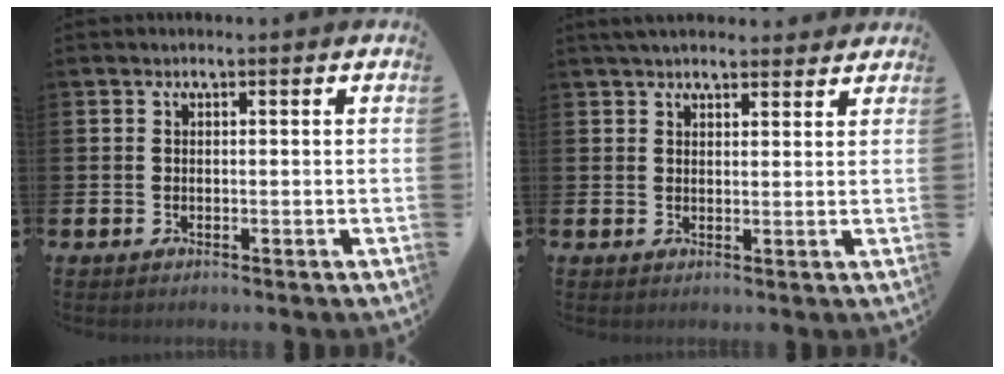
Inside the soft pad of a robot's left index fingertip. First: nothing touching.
{"total": 3.4, "force": [3.2, 0.8, 0.9], "torque": [-0.022, -0.009, 0.059]}